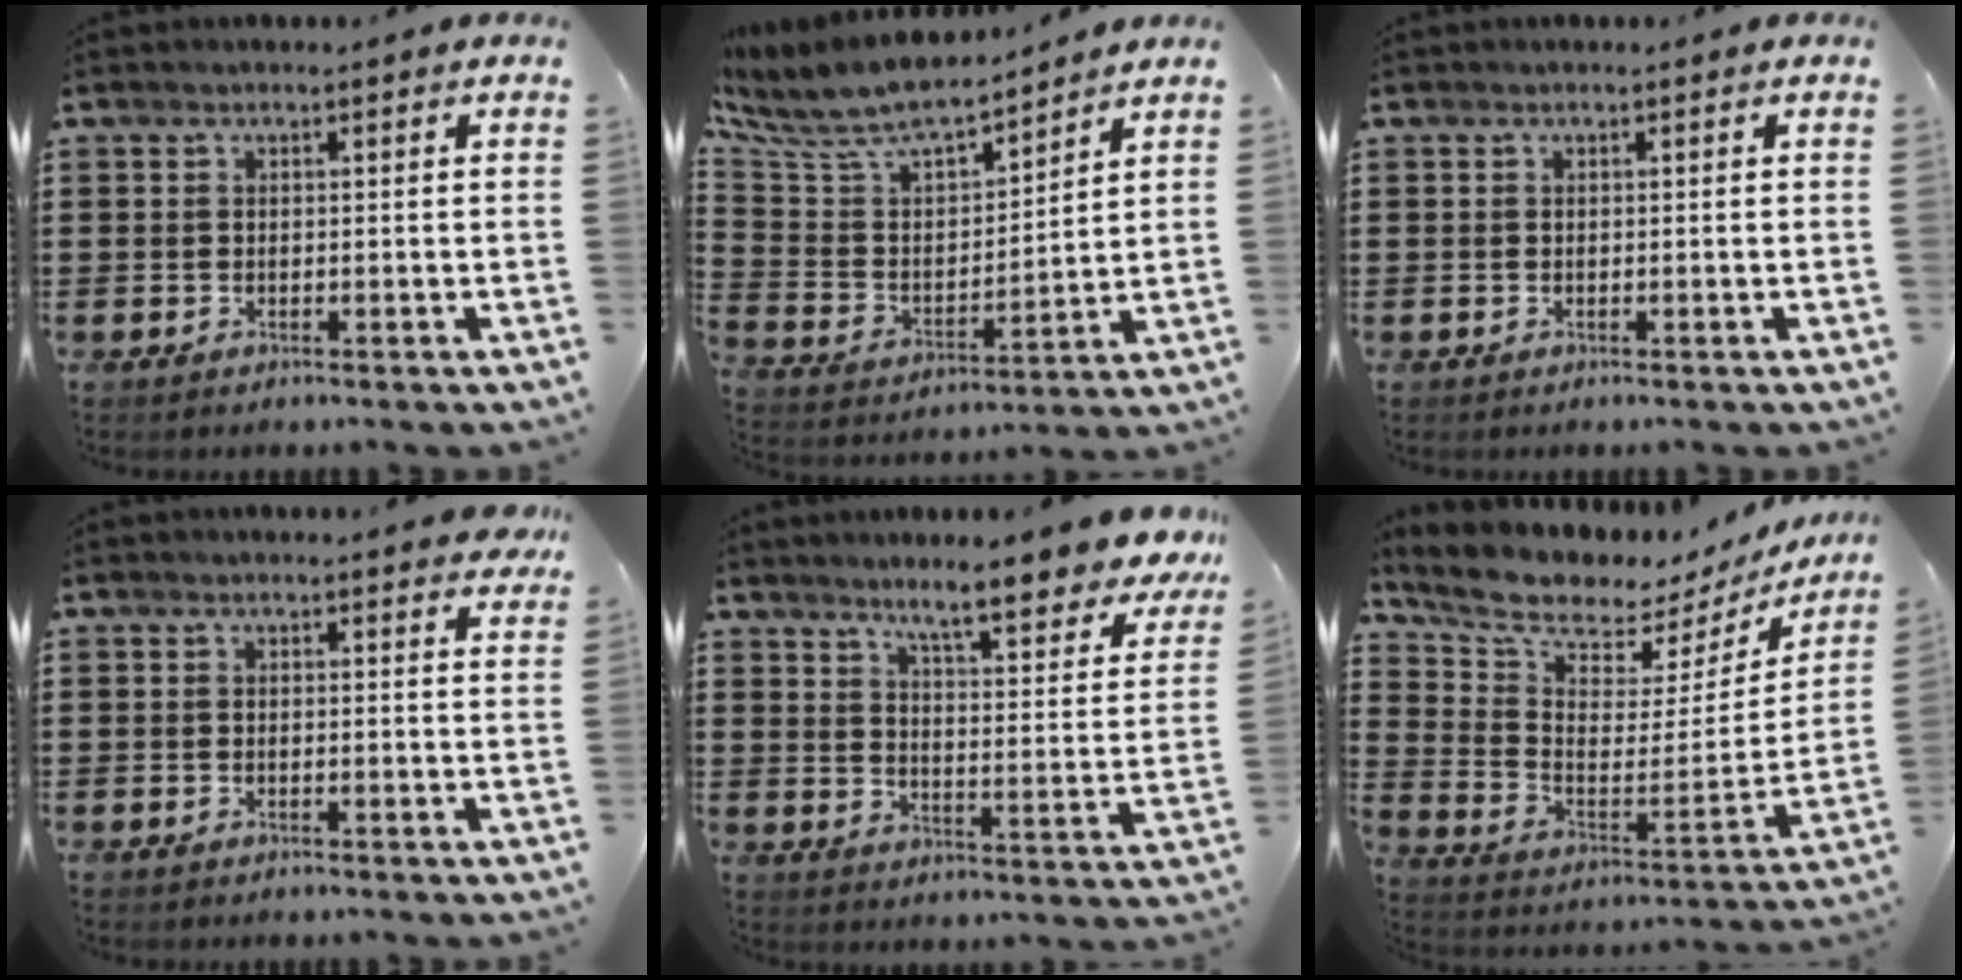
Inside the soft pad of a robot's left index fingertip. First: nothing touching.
{"total": 8.5, "force": [7.5, 2.0, 3.4], "torque": [-0.104, -0.049, 0.129]}
{"total": 0.0}
{"total": 1.7, "force": [1.6, 0.2, 0.7], "torque": [-0.010, 0.001, 0.028]}
{"total": 8.3, "force": [7.3, -0.2, 3.9], "torque": [-0.079, -0.057, 0.118]}
{"total": 6.9, "force": [6.4, 1.6, 2.0], "torque": [-0.077, -0.058, 0.108]}